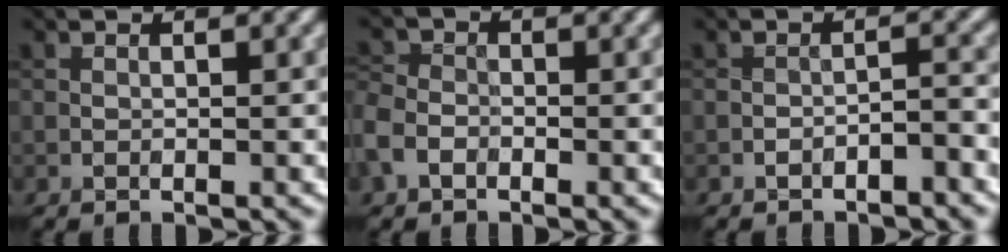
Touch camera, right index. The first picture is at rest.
{"total": 3.1, "force": [-1.6, 2.2, 1.4], "torque": [-0.035, 0.000, -0.046]}
{"total": 1.5, "force": [-1.3, 0.2, 0.7], "torque": [-0.009, 0.008, -0.022]}